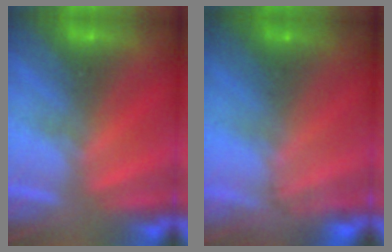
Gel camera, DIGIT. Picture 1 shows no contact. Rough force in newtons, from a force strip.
{"total": 8.7}